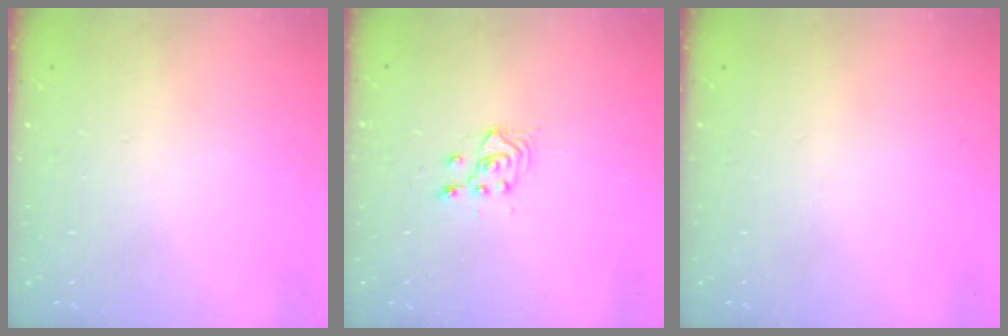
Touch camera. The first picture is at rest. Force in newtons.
{"total": 3.0, "press": 2.6, "slide": 1.3}
{"total": 0.0}